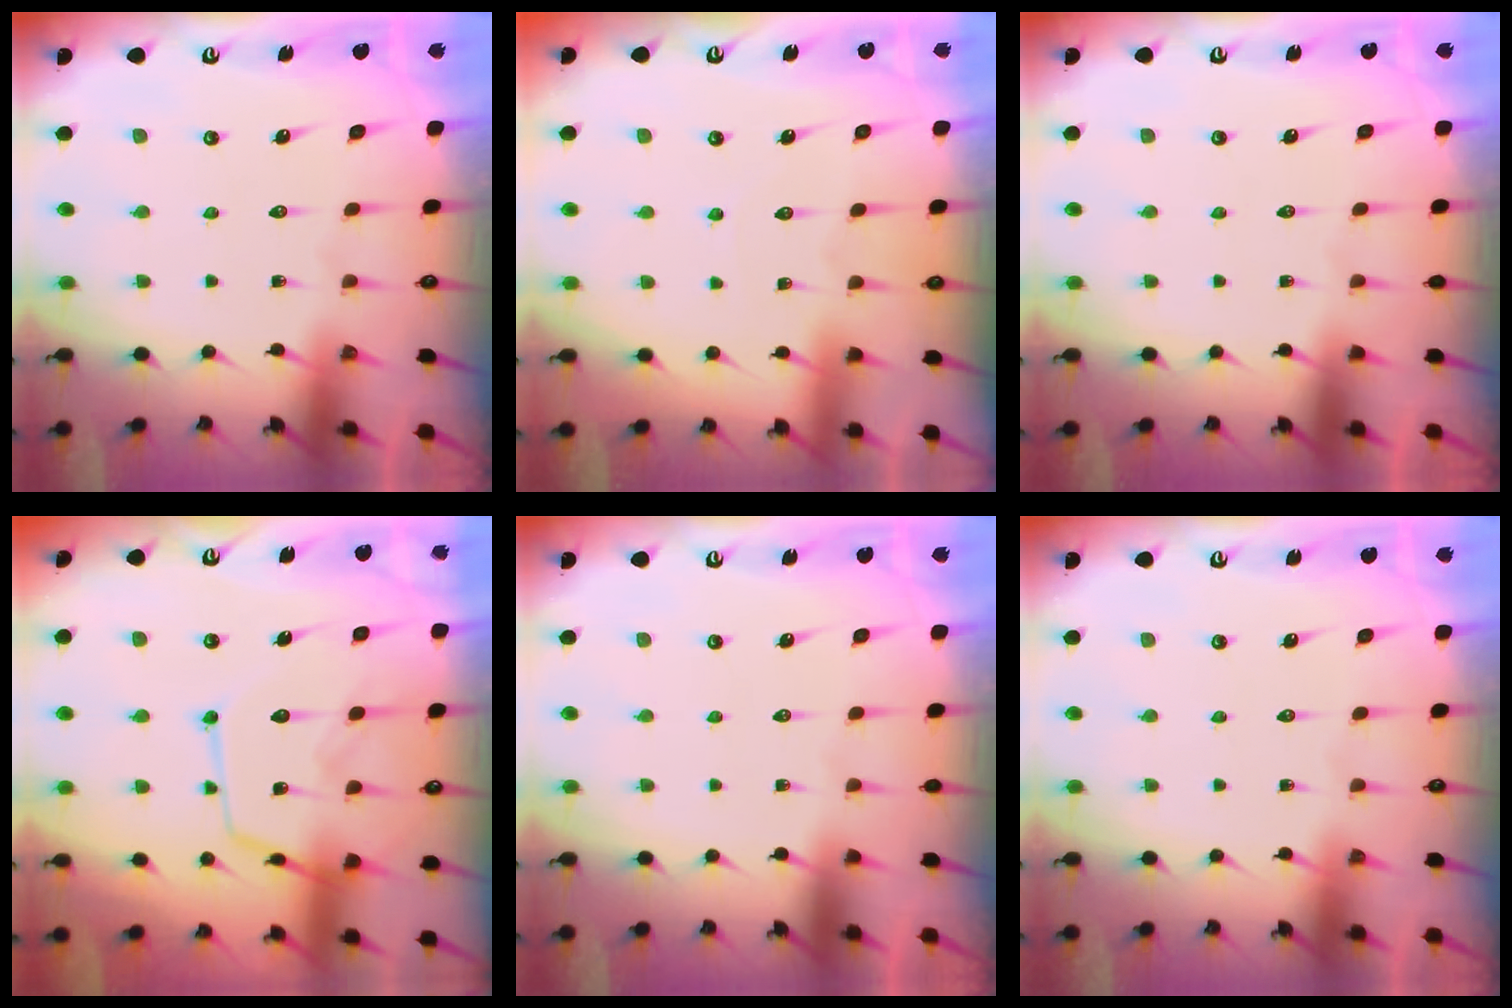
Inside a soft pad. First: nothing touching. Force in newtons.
{"total": 3.0, "press": 2.9, "slide": 0.4}
{"total": 0.0}
{"total": 15.6, "press": 15.6, "slide": 1.5}
{"total": 0.0}
{"total": 0.0}